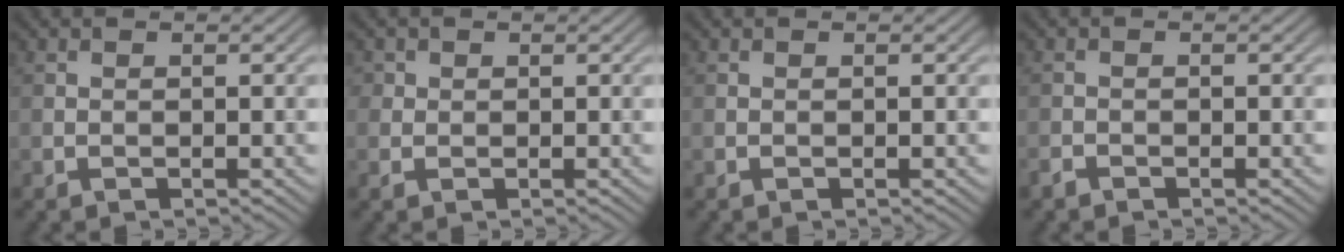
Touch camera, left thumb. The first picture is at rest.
{"total": 2.0, "force": [0.6, 1.9, 0.3], "torque": [-0.012, 0.002, 0.007]}
{"total": 0.0}
{"total": 1.0, "force": [-0.9, 0.4, 0.3], "torque": [-0.007, -0.002, -0.020]}